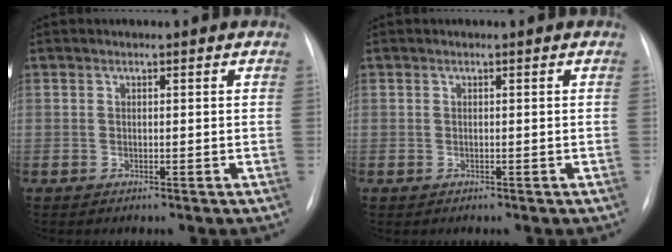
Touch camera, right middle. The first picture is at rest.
{"total": 0.0}